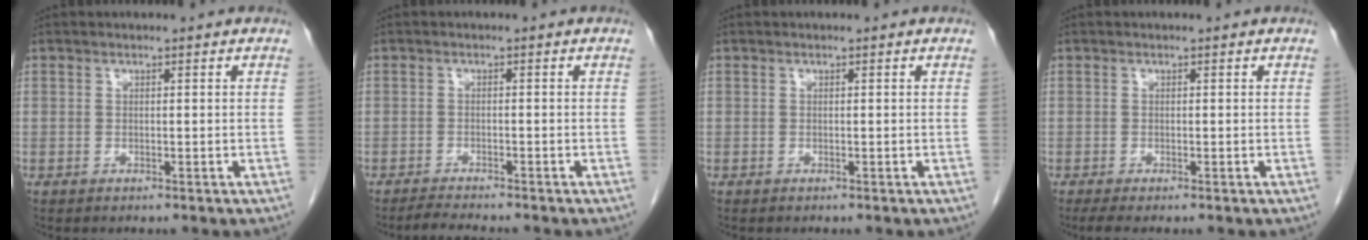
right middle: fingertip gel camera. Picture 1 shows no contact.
{"total": 3.0, "force": [-2.8, -0.2, 1.0], "torque": [-0.024, -0.013, -0.047]}
{"total": 0.0}
{"total": 1.8, "force": [-1.4, 0.1, 1.2], "torque": [-0.024, -0.007, -0.022]}